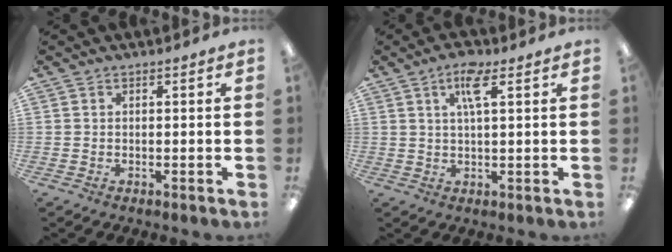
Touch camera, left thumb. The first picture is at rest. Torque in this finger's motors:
{"motor_torque": [-0.25, -0.09, 0.05, -0.02, 0.07]}